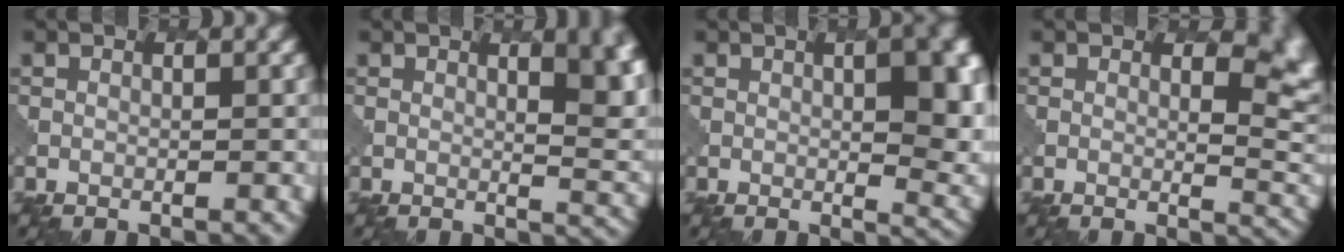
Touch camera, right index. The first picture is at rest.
{"total": 8.3, "force": [2.6, 4.0, 6.8], "torque": [-0.031, 0.002, 0.035]}
{"total": 8.7, "force": [1.6, 3.2, 7.9], "torque": [-0.073, 0.002, 0.020]}
{"total": 5.7, "force": [1.9, 3.2, 4.3], "torque": [-0.041, -0.014, 0.033]}